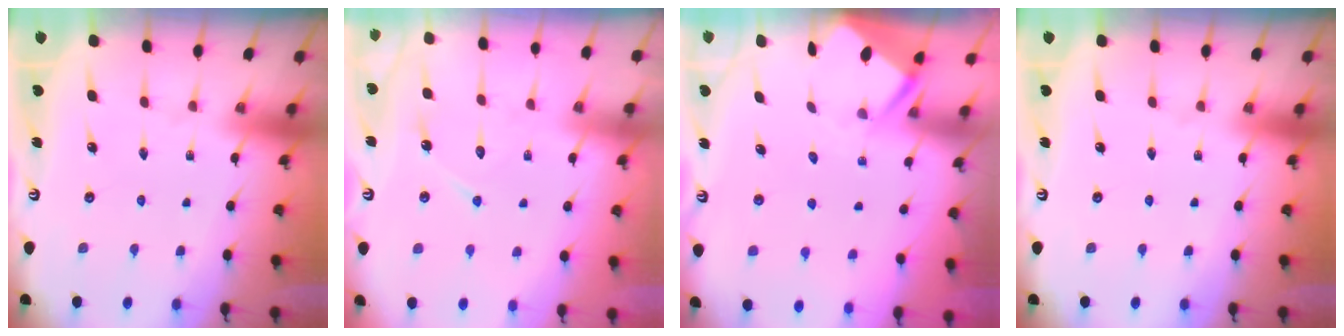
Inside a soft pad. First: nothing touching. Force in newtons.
{"total": 8.5, "press": 8.4, "slide": 0.7}
{"total": 3.5, "press": 3.4, "slide": 0.3}
{"total": 0.0}